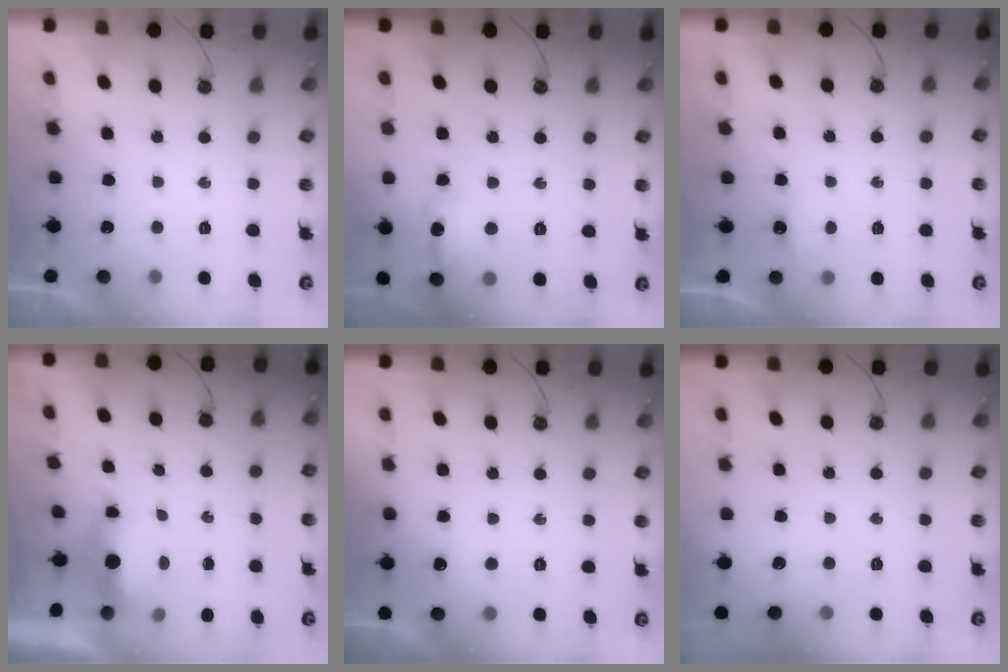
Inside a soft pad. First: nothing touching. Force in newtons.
{"total": 10.7, "press": 10.7, "slide": 0.8}
{"total": 2.5, "press": 2.4, "slide": 0.5}
{"total": 5.8, "press": 5.2, "slide": 2.5}
{"total": 2.9, "press": 2.8, "slide": 0.6}
{"total": 0.0}